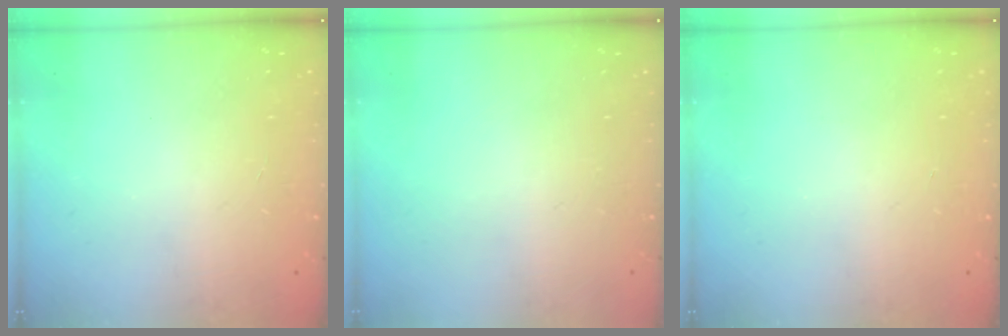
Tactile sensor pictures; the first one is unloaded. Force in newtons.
{"total": 0.0}
{"total": 0.0}